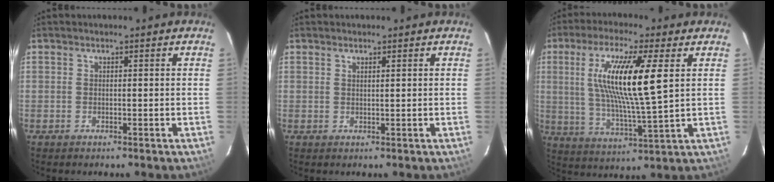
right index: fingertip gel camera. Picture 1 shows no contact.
{"total": 0.8, "force": [0.6, -0.1, 0.5], "torque": [-0.009, -0.002, 0.011]}
{"total": 15.4, "force": [3.9, 1.5, 14.8], "torque": [-0.275, -0.005, 0.075]}